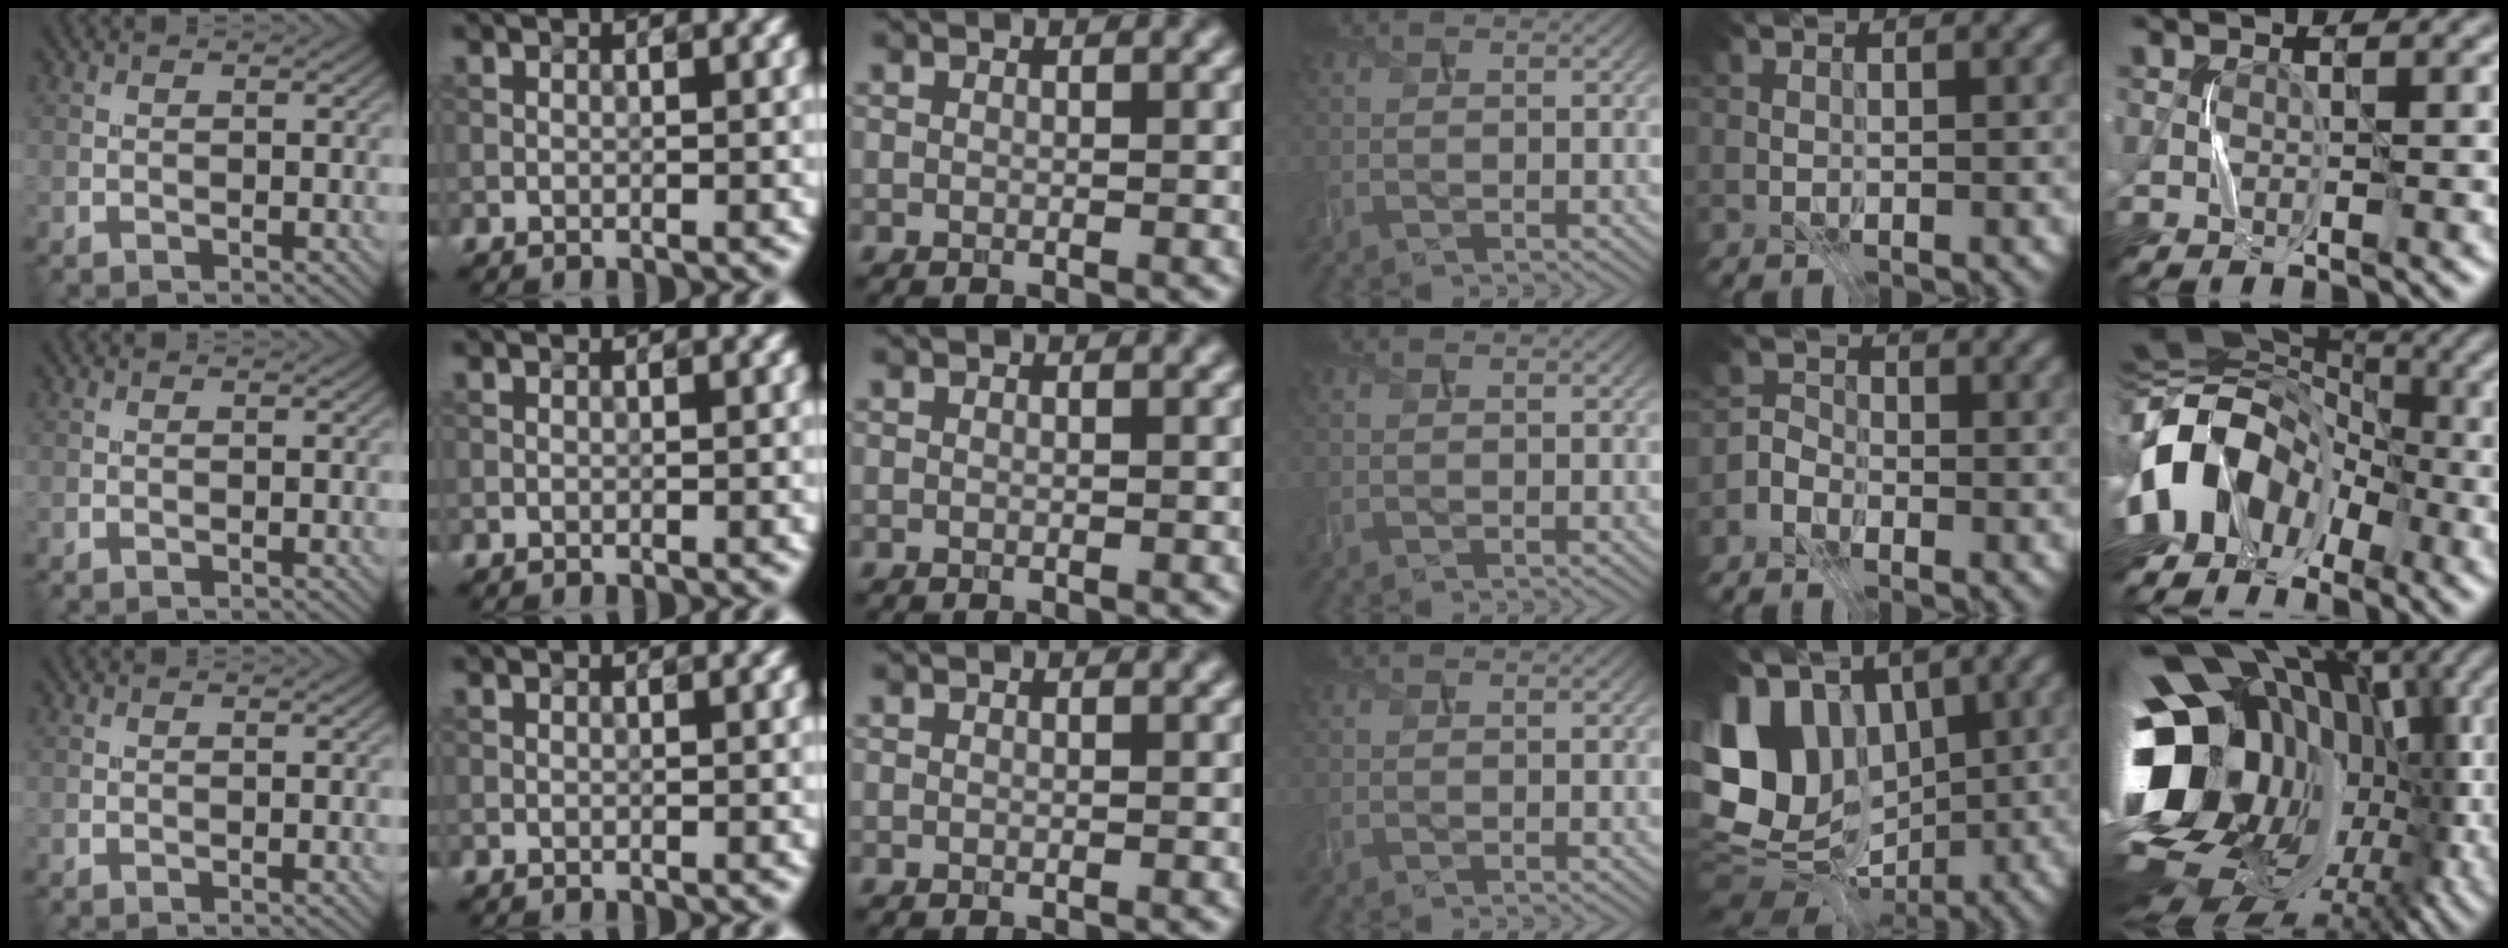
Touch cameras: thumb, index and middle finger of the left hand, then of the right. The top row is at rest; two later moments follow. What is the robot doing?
{"motion": "press", "object": "stapler"}